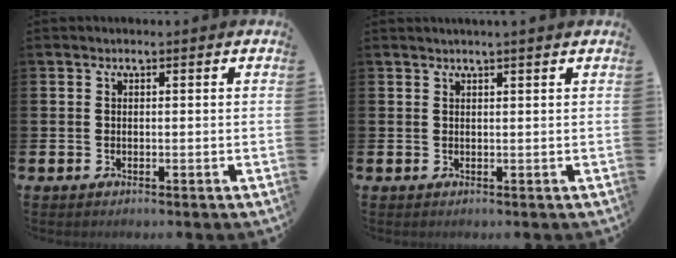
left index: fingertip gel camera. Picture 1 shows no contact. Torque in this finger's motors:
{"motor_torque": [0.97, -1.18, 0.41, 0.08]}